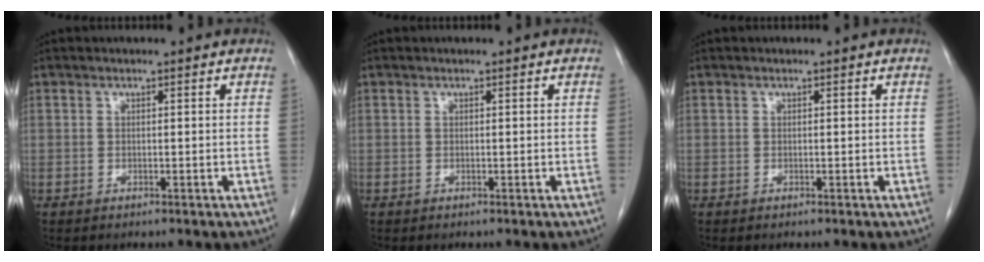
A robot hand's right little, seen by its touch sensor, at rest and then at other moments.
{"total": 0.0}
{"total": 0.0}